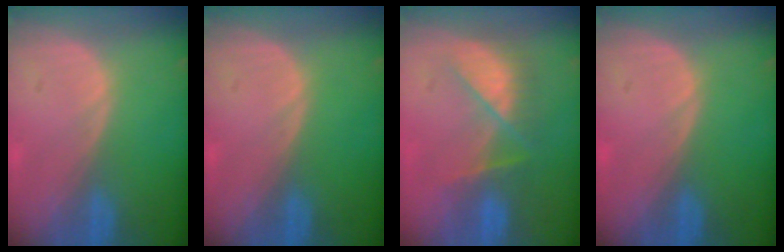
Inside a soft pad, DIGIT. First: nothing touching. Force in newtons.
{"total": 0.0}
{"total": 7.3, "press": 6.9, "slide": 2.4}
{"total": 0.0}